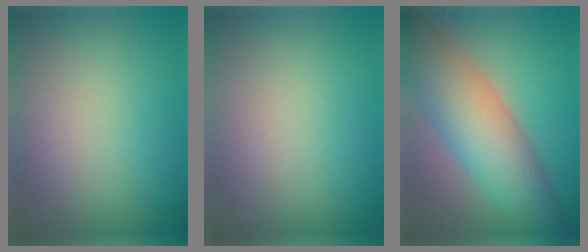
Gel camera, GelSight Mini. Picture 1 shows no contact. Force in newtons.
{"total": 0.0}
{"total": 8.2, "press": 8.2, "slide": 0.1}